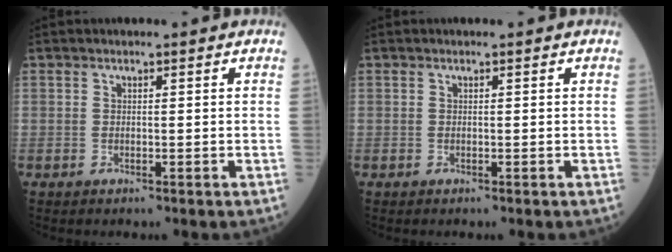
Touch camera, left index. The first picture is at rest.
{"total": 0.0}